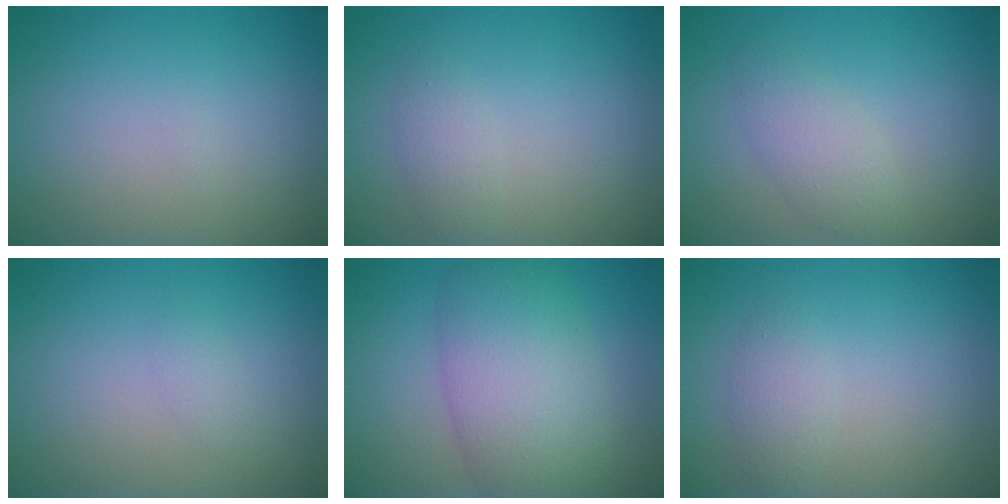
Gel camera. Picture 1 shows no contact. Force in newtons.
{"total": 1.5, "press": 1.5, "slide": 0.2}
{"total": 2.5, "press": 2.5, "slide": 0.0}
{"total": 0.9, "press": 0.9, "slide": 0.0}
{"total": 8.2, "press": 8.2, "slide": 0.5}
{"total": 1.6, "press": 1.6, "slide": 0.1}